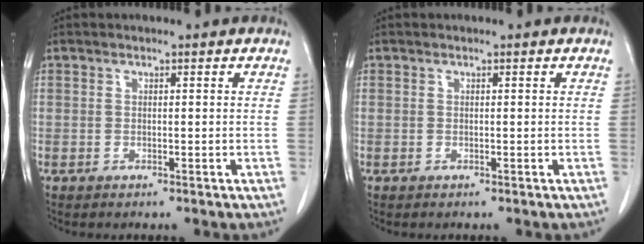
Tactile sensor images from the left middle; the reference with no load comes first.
{"total": 0.0}